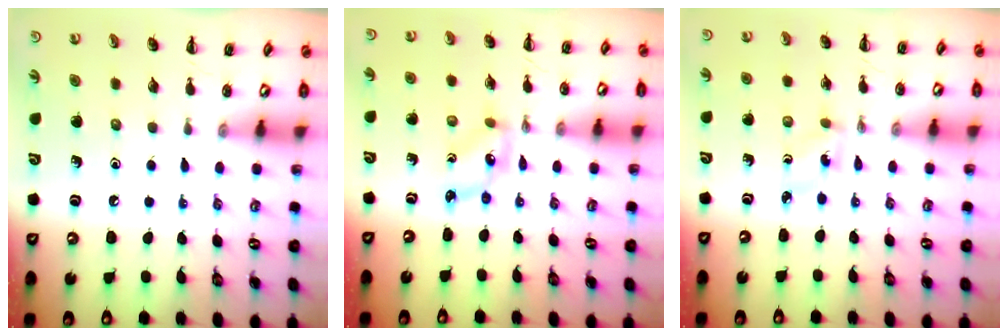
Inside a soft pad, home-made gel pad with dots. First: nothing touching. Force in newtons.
{"total": 3.1, "press": 3.0, "slide": 0.9}
{"total": 2.5, "press": 2.4, "slide": 0.8}